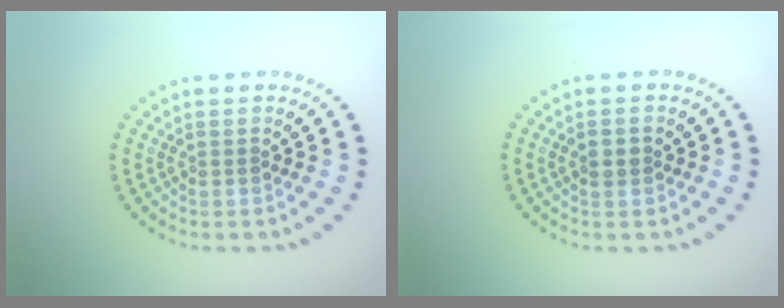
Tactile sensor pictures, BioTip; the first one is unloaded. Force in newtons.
{"total": 1.6, "press": 1.6, "slide": 0.3}